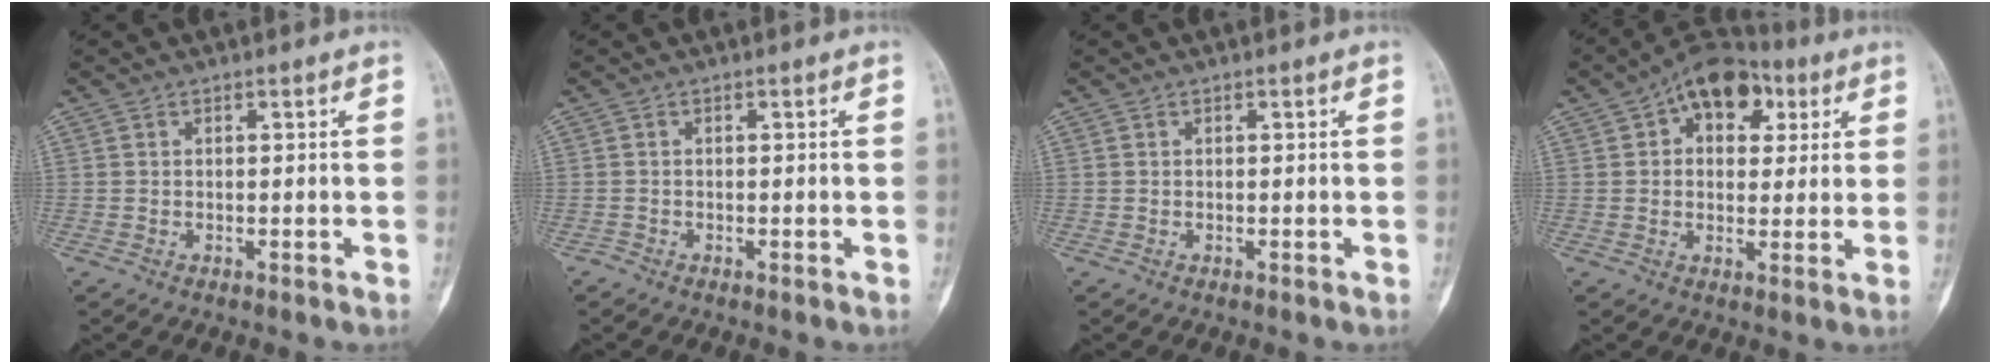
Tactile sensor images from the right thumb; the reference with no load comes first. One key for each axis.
{"total": 0.7, "fx": -0.6, "fy": 0.4, "fz": -0.1, "tx": 0.004, "ty": 0.002, "tz": -0.018}
{"total": 0.0}
{"total": 12.7, "fx": 4.7, "fy": 8.5, "fz": 8.2, "tx": -0.074, "ty": 0.014, "tz": 0.063}